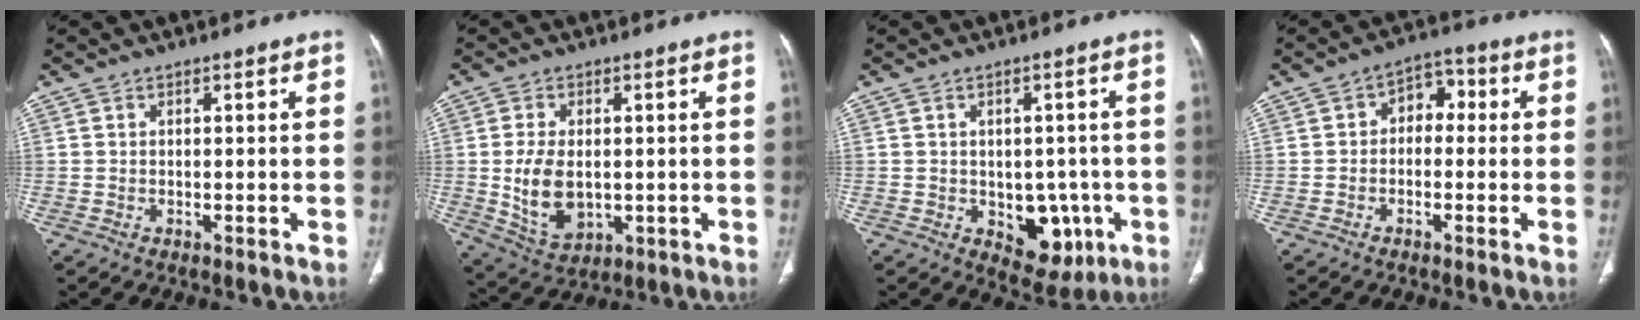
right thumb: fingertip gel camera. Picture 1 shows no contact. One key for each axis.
{"total": 9.8, "fx": -0.3, "fy": 6.2, "fz": 7.6, "tx": -0.134, "ty": -0.009, "tz": 0.011}
{"total": 9.1, "fx": -2.4, "fy": 6.2, "fz": 6.2, "tx": -0.034, "ty": 0.006, "tz": -0.018}
{"total": 5.7, "fx": 0.1, "fy": 4.1, "fz": 3.9, "tx": -0.029, "ty": 0.025, "tz": -0.013}